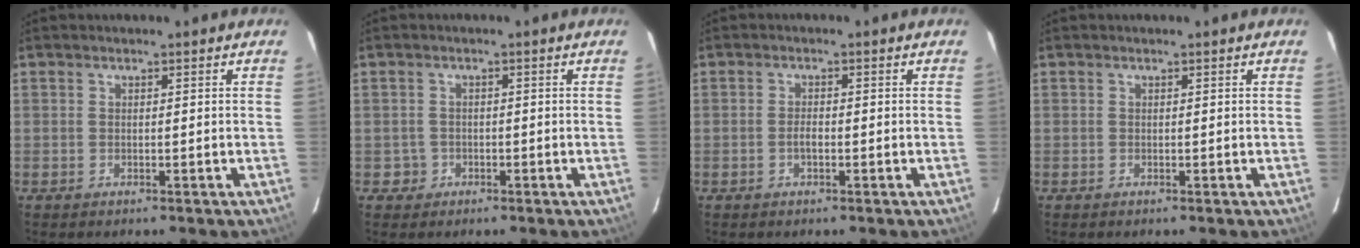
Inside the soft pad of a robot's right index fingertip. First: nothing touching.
{"total": 2.3, "force": [-0.2, 2.3, 0.2], "torque": [-0.003, 0.003, 0.002]}
{"total": 1.7, "force": [-0.6, 0.7, 1.4], "torque": [-0.029, 0.002, -0.012]}
{"total": 0.0}